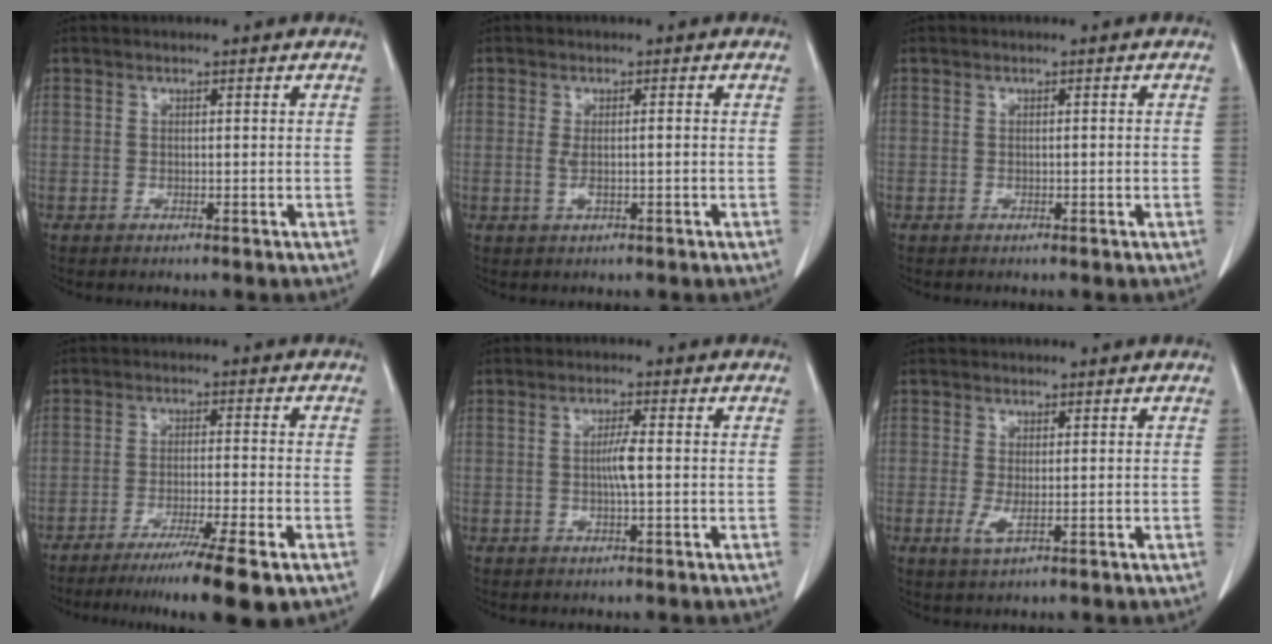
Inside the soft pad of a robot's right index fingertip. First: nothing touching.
{"total": 2.5, "force": [-0.3, 0.3, 2.5], "torque": [-0.049, 0.003, -0.002]}
{"total": 0.6, "force": [-0.2, 0.0, 0.6], "torque": [-0.009, 0.000, 0.000]}
{"total": 10.7, "force": [-7.3, -0.7, 7.8], "torque": [-0.116, -0.027, -0.113]}
{"total": 2.9, "force": [-0.2, -0.1, 2.9], "torque": [-0.055, -0.002, -0.004]}
{"total": 2.3, "force": [-0.4, 0.5, 2.2], "torque": [-0.047, -0.007, -0.003]}